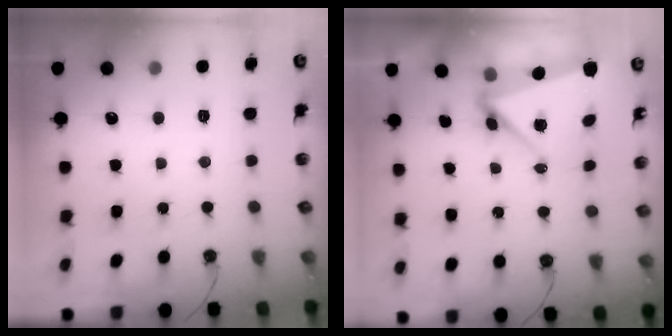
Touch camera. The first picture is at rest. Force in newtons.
{"total": 5.5, "press": 5.4, "slide": 1.0}